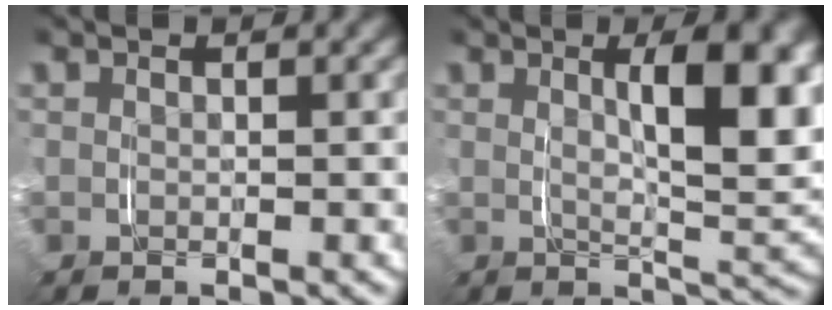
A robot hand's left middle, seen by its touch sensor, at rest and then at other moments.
{"total": 7.1, "force": [1.5, 2.0, 6.6], "torque": [-0.091, -0.004, 0.025]}